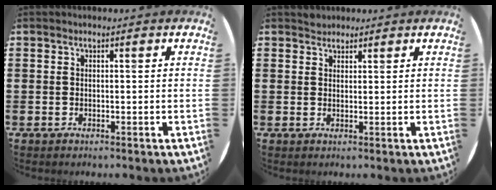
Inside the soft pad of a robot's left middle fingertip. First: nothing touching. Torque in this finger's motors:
{"motor_torque": [0.40, -0.41, -0.01, 0.01]}